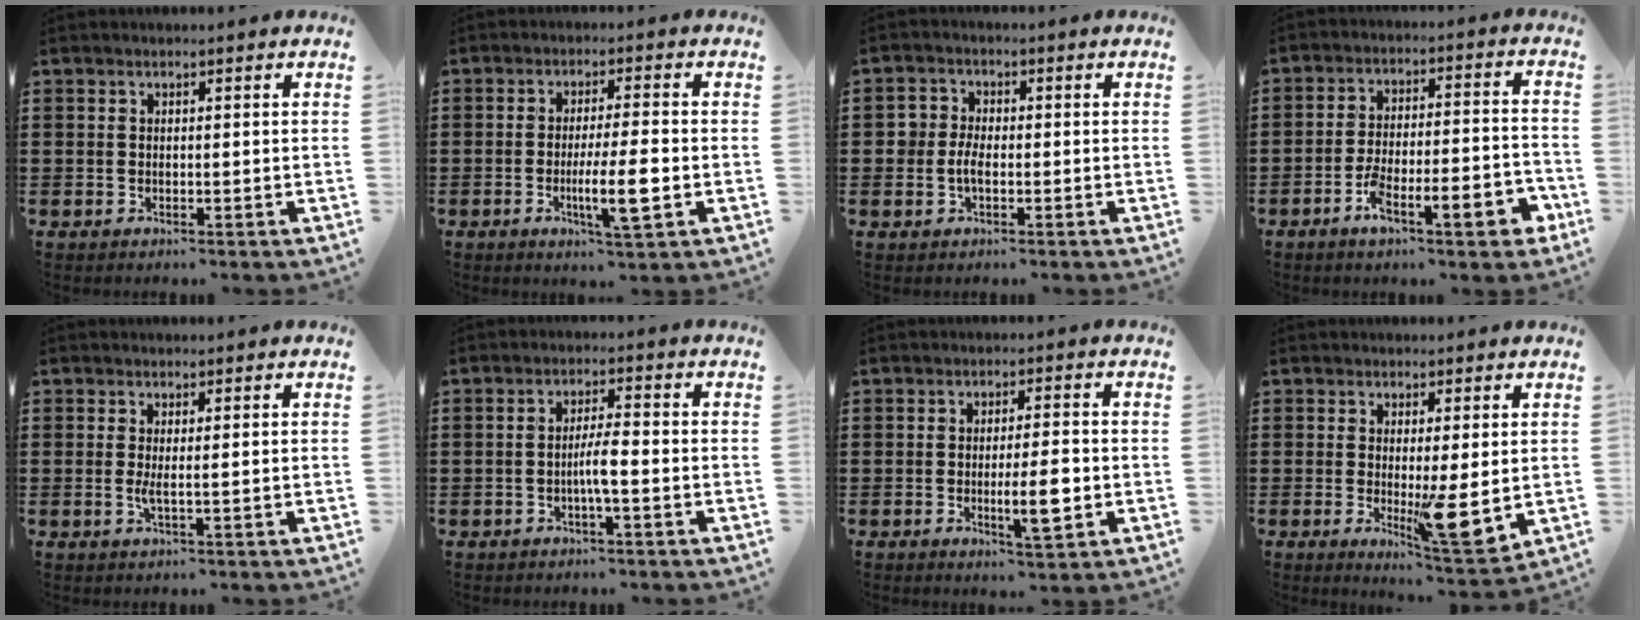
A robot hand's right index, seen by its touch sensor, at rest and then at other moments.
{"total": 7.7, "force": [-2.1, 0.9, 7.3], "torque": [-0.131, -0.012, -0.039]}
{"total": 3.0, "force": [-0.8, 2.2, 1.9], "torque": [-0.048, 0.002, -0.018]}
{"total": 9.1, "force": [-4.9, 2.5, 7.2], "torque": [-0.130, 0.008, -0.088]}
{"total": 1.7, "force": [0.0, -0.1, 1.7], "torque": [-0.032, -0.007, -0.001]}
{"total": 3.7, "force": [-1.1, 0.3, 3.5], "torque": [-0.070, -0.003, -0.024]}
{"total": 6.3, "force": [-1.4, 1.2, 6.1], "torque": [-0.097, -0.010, -0.026]}
{"total": 7.1, "force": [-0.6, 1.3, 7.0], "torque": [-0.106, -0.023, -0.005]}